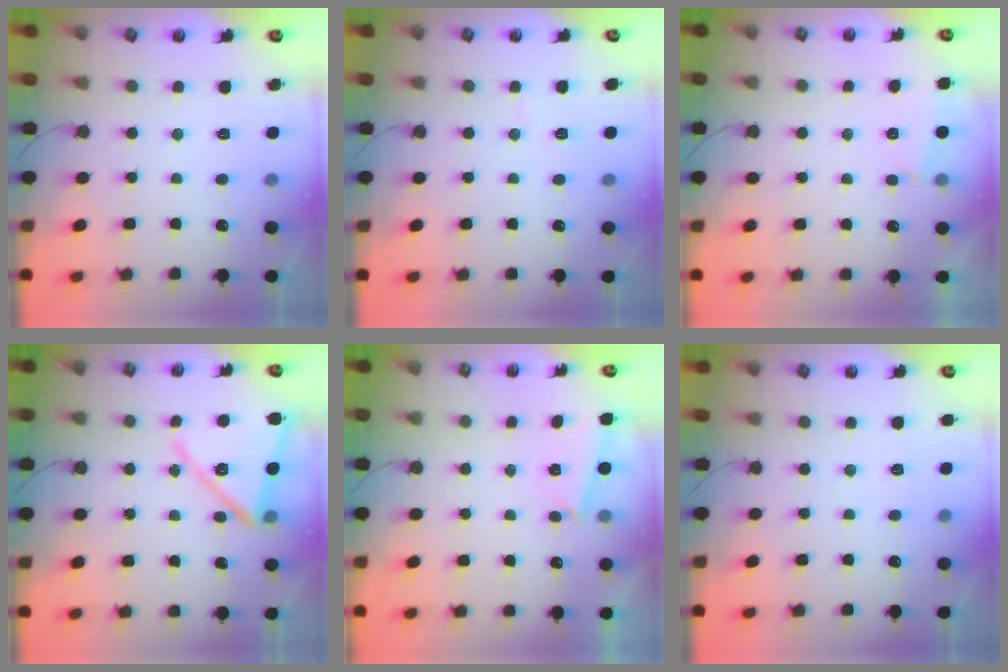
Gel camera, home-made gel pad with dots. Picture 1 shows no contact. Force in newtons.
{"total": 4.6, "press": 4.2, "slide": 2.0}
{"total": 6.2, "press": 0.1, "slide": 6.2}
{"total": 15.2, "press": 15.1, "slide": 1.3}
{"total": 2.9, "press": 0.8, "slide": 2.7}
{"total": 1.5, "press": 1.4, "slide": 0.4}